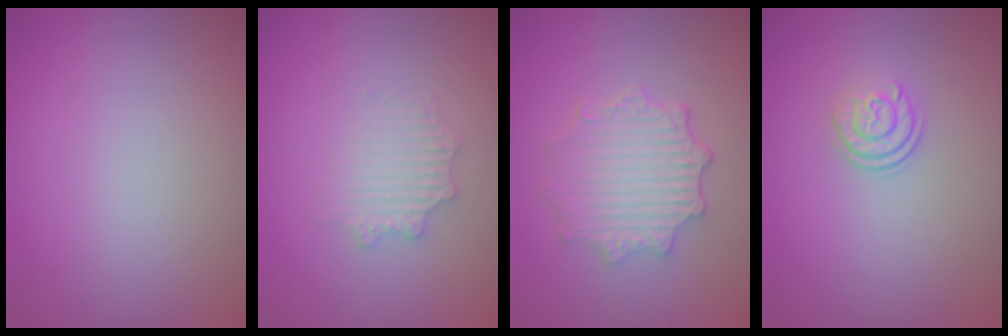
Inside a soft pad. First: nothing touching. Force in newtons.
{"total": 2.2, "press": 2.2, "slide": 0.4}
{"total": 4.5, "press": 3.6, "slide": 2.6}
{"total": 2.4, "press": 1.8, "slide": 1.5}